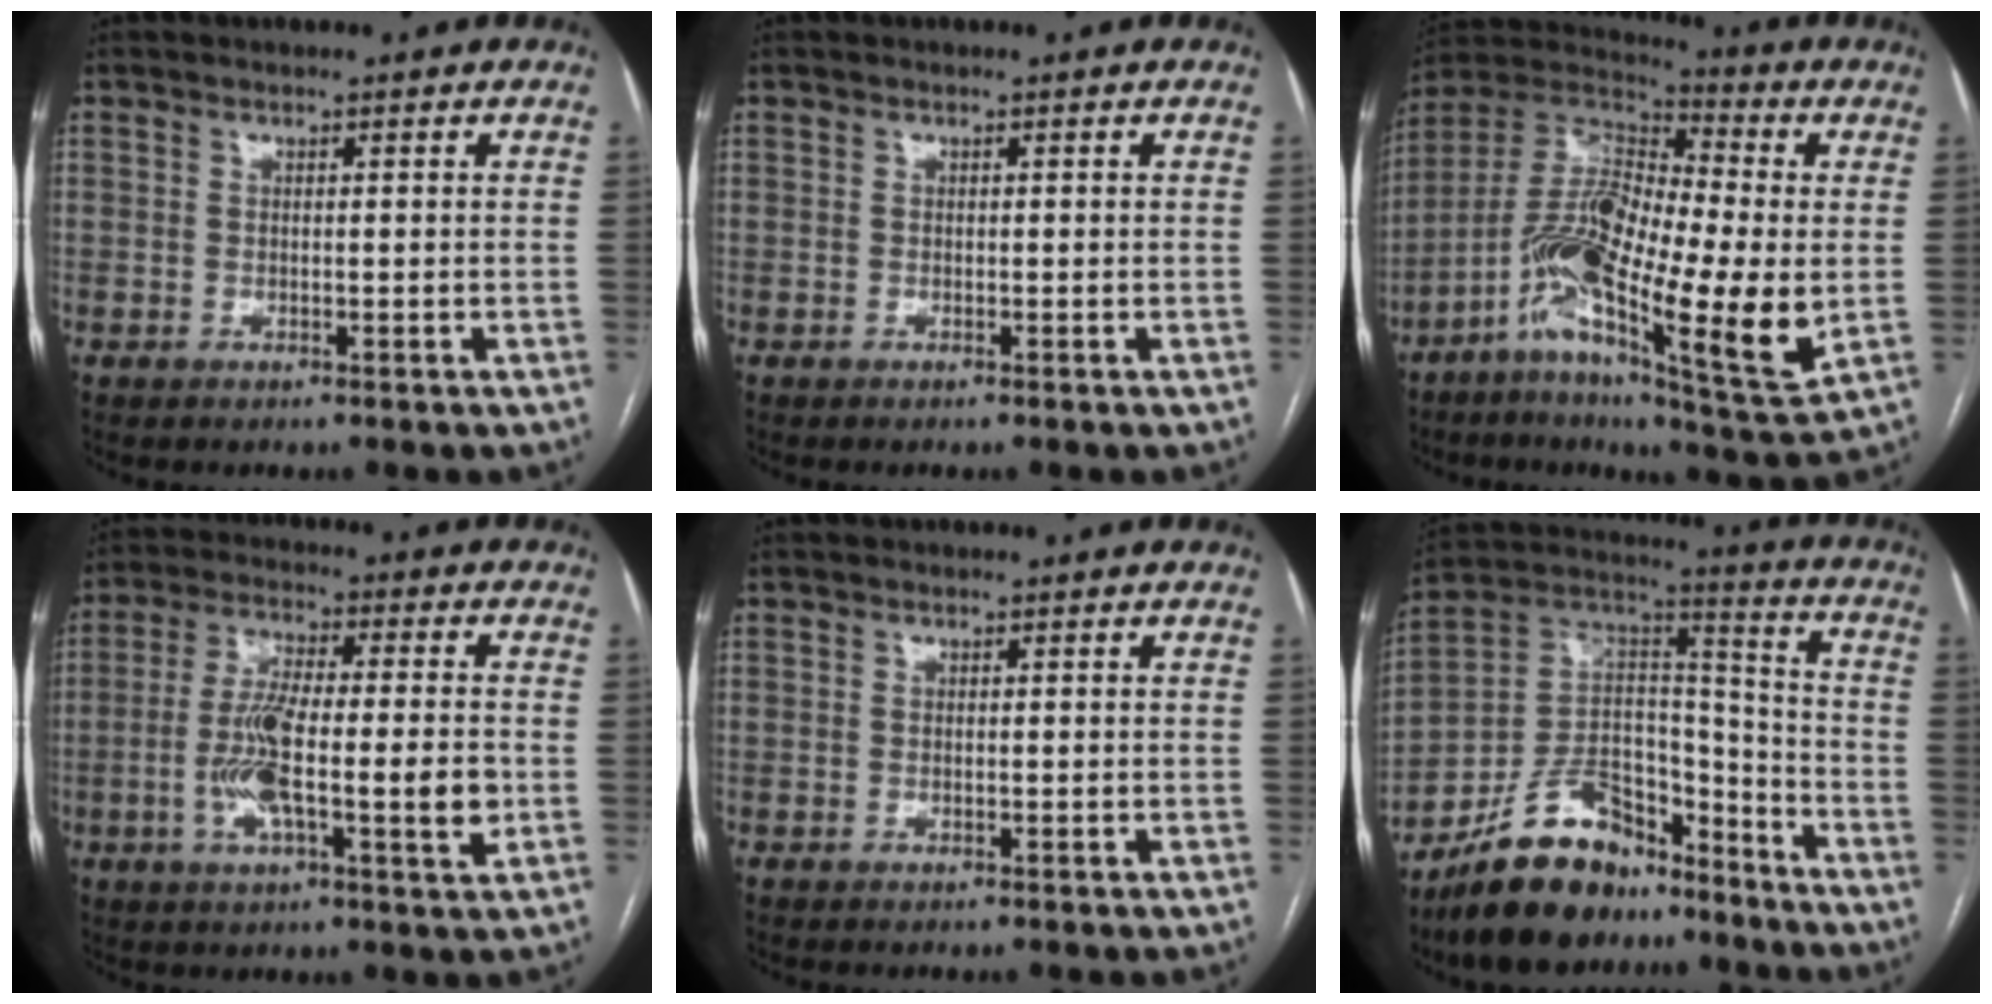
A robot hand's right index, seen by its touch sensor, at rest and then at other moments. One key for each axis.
{"total": 0.0}
{"total": 20.8, "fx": -3.7, "fy": 4.5, "fz": 20.0, "tx": -0.391, "ty": -0.003, "tz": -0.071}
{"total": 12.6, "fx": -2.4, "fy": 2.0, "fz": 12.2, "tx": -0.222, "ty": 0.002, "tz": -0.043}
{"total": 0.0}
{"total": 16.4, "fx": -12.7, "fy": 7.6, "fz": 7.1, "tx": -0.127, "ty": 0.048, "tz": -0.225}